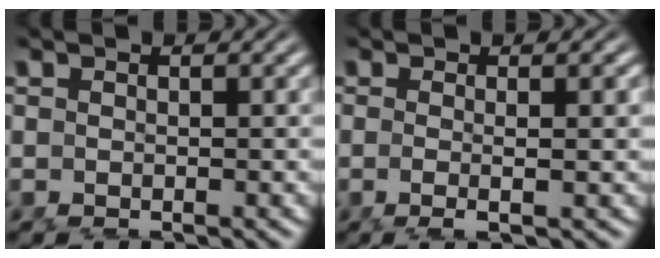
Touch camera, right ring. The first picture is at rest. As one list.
[{"total": 2.5, "force": [-0.6, -1.0, 2.2], "torque": [-0.033, 0.000, -0.009]}]